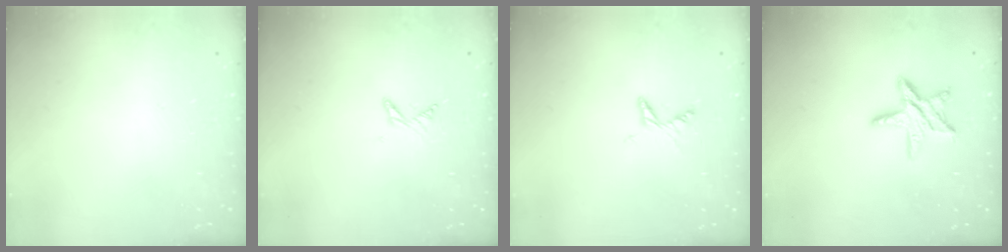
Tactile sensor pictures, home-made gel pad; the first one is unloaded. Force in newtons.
{"total": 5.3, "press": 5.2, "slide": 0.6}
{"total": 5.5, "press": 5.5, "slide": 0.6}
{"total": 12.0, "press": 12.0, "slide": 0.8}